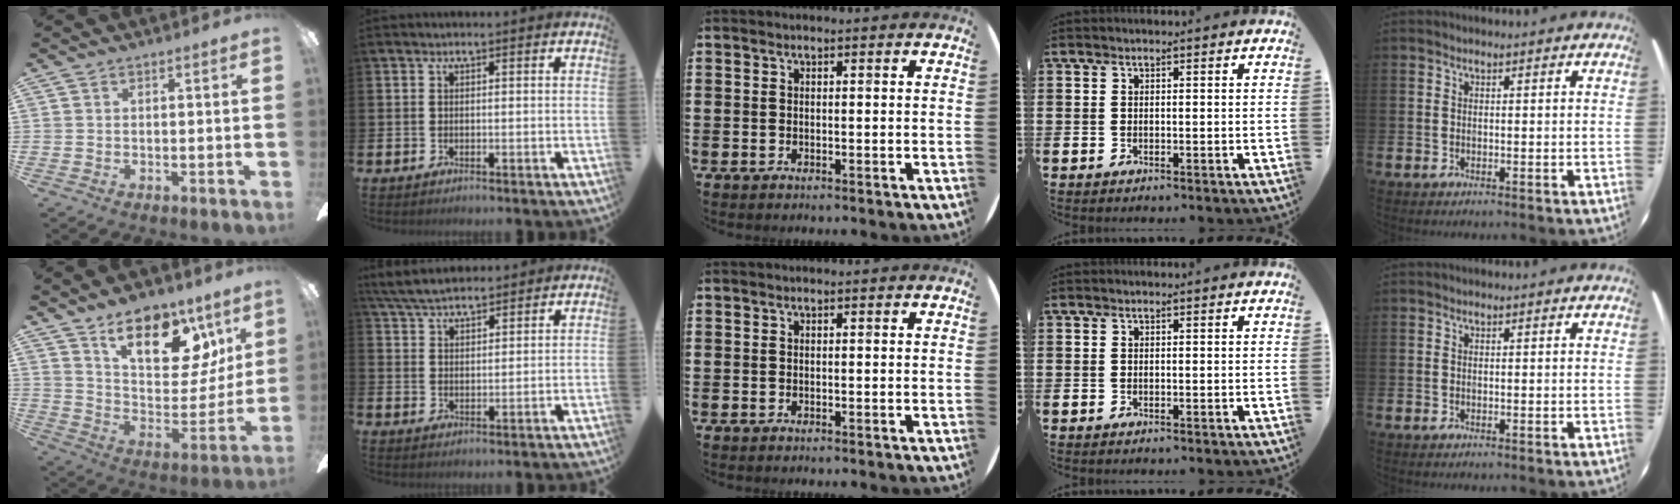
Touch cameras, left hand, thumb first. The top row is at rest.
{"thumb": {"total": 19.8, "force": [12.2, 10.3, 11.7], "torque": [-0.163, -0.068, 0.209]}, "index": {"total": 5.2, "force": [5.0, 0.9, 1.0], "torque": [-0.039, -0.017, 0.093]}}